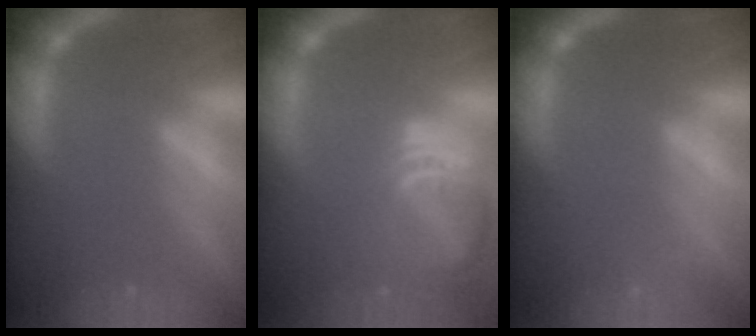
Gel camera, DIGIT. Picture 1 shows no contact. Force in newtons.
{"total": 9.0}
{"total": 2.4}